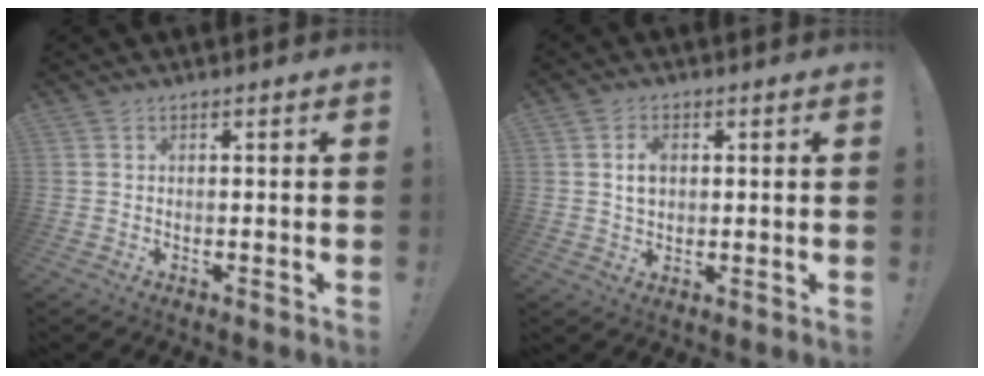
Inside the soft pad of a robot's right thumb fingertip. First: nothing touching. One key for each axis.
{"total": 4.9, "fx": 0.8, "fy": 3.7, "fz": 3.2, "tx": -0.041, "ty": -0.001, "tz": 0.011}